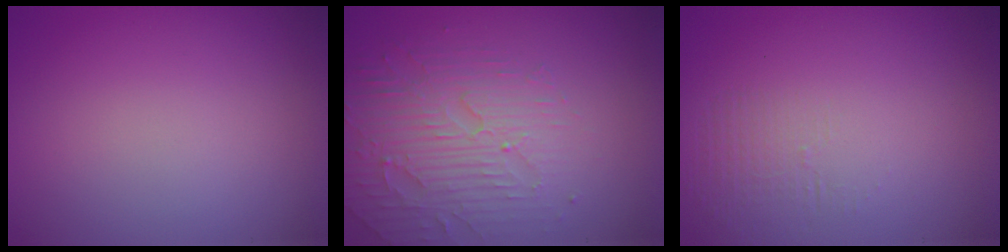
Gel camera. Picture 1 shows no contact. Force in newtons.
{"total": 4.5, "press": 3.6, "slide": 2.7}
{"total": 1.2, "press": 0.1, "slide": 1.2}